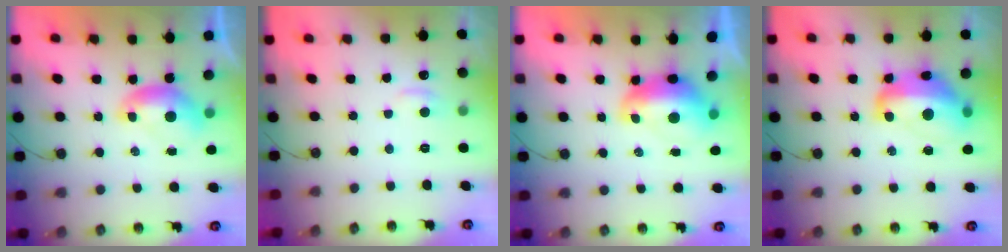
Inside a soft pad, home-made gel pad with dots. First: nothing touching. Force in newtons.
{"total": 0.8, "press": 0.3, "slide": 0.7}
{"total": 2.9, "press": 2.8, "slide": 0.7}
{"total": 10.6, "press": 10.4, "slide": 2.2}